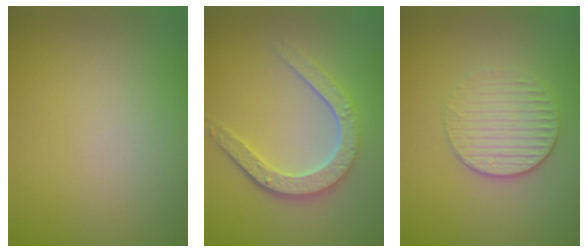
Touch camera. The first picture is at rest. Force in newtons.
{"total": 4.6, "press": 3.5, "slide": 3.0}
{"total": 3.1, "press": 2.7, "slide": 1.5}